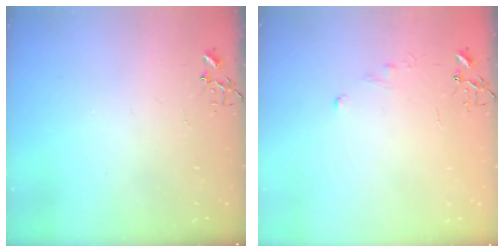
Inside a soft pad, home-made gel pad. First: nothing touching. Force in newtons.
{"total": 3.7, "press": 3.7, "slide": 0.4}